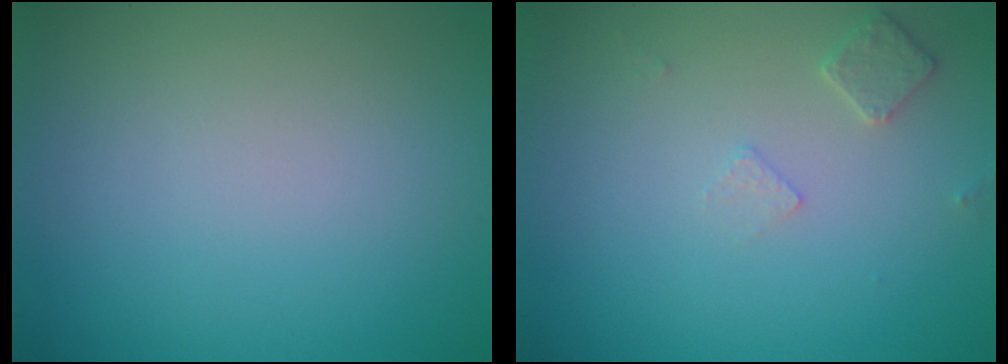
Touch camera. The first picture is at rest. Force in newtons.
{"total": 1.5, "press": 1.4, "slide": 0.3}